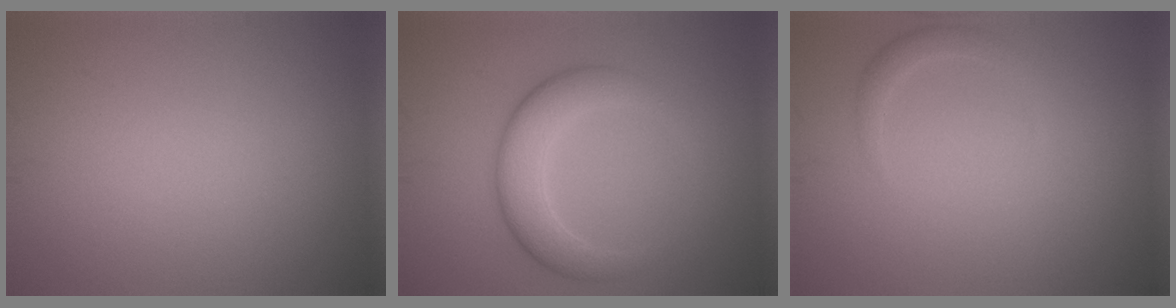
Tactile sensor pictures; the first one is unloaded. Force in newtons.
{"total": 4.8, "press": 4.8, "slide": 0.3}
{"total": 1.3, "press": 1.3, "slide": 0.1}